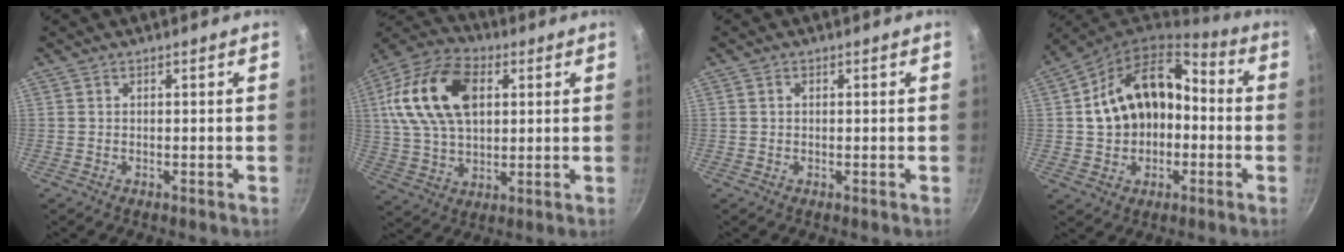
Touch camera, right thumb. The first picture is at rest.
{"total": 19.5, "force": [4.7, 12.2, 14.5], "torque": [-0.260, 0.010, 0.077]}
{"total": 0.8, "force": [0.2, 0.7, 0.4], "torque": [-0.005, 0.005, 0.002]}
{"total": 18.6, "force": [-0.2, 13.6, 12.7], "torque": [-0.194, 0.055, -0.010]}